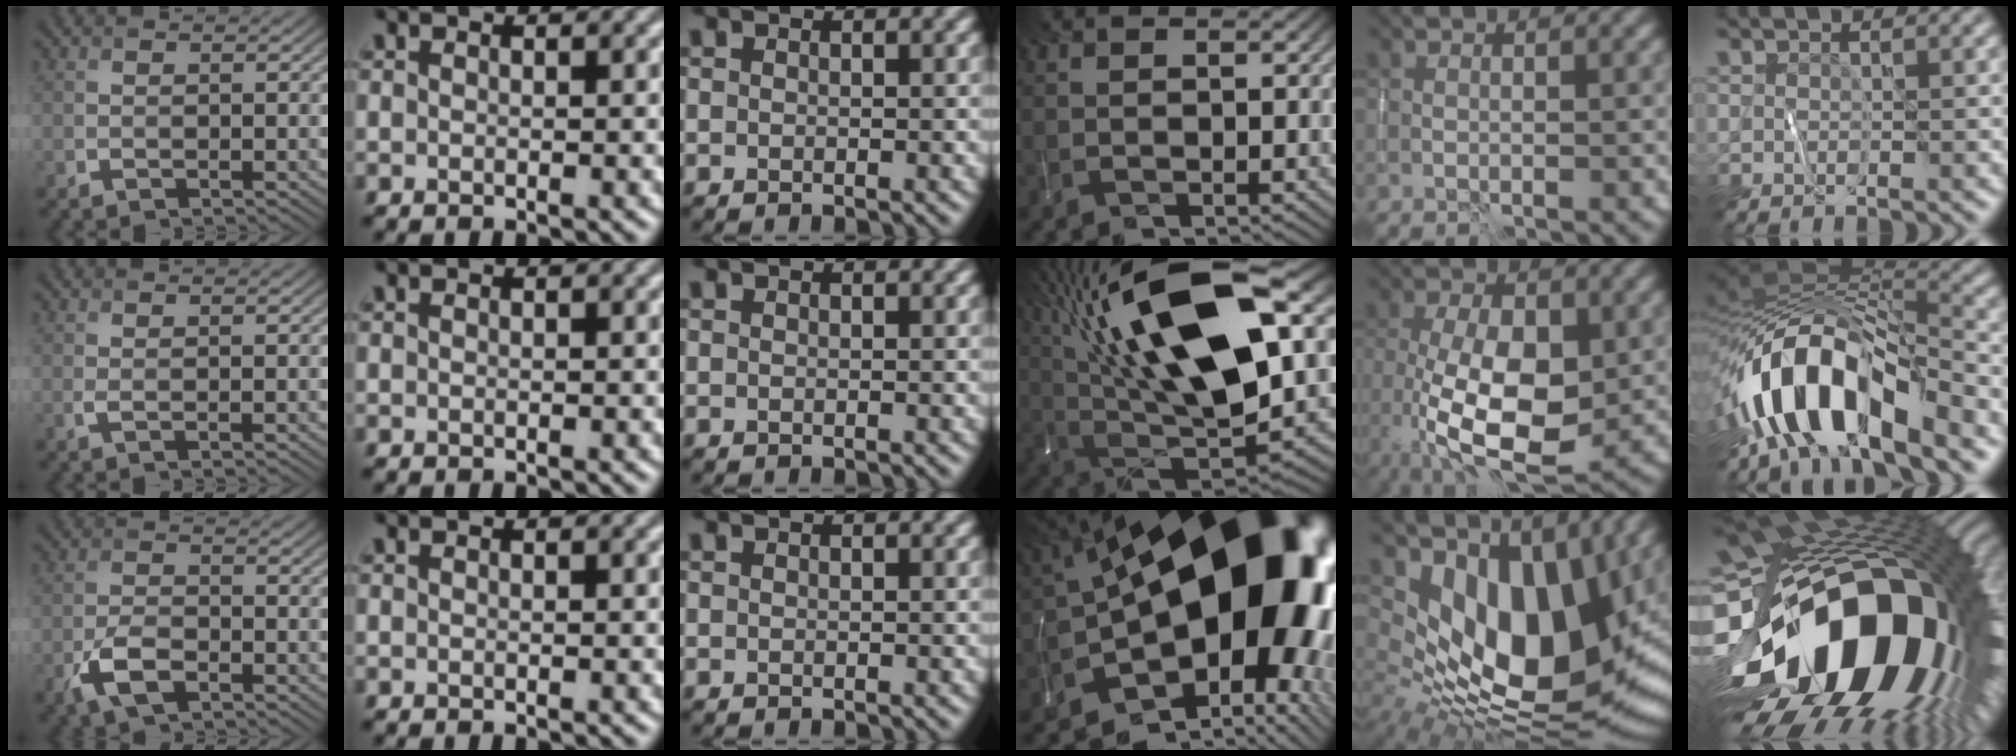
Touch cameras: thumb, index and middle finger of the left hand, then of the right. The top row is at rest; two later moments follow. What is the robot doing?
{"motion": "wipe", "object": "whiteboard"}